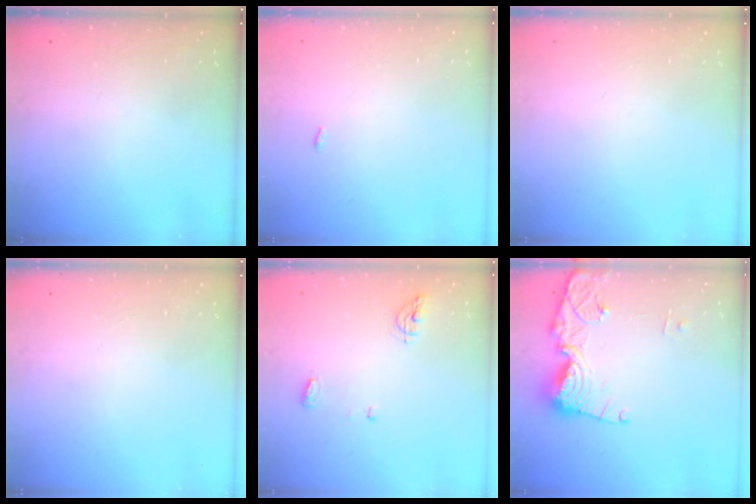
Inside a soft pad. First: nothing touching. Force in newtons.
{"total": 6.7, "press": 1.4, "slide": 6.6}
{"total": 0.0}
{"total": 0.0}
{"total": 9.0, "press": 5.9, "slide": 6.9}
{"total": 14.4, "press": 14.4, "slide": 1.4}